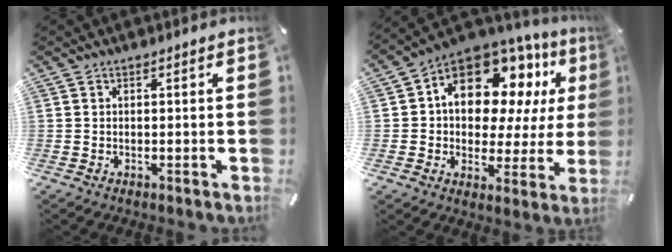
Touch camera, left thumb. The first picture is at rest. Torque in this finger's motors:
{"motor_torque": [0.94, 0.95, 1.63, -1.14, 0.29]}